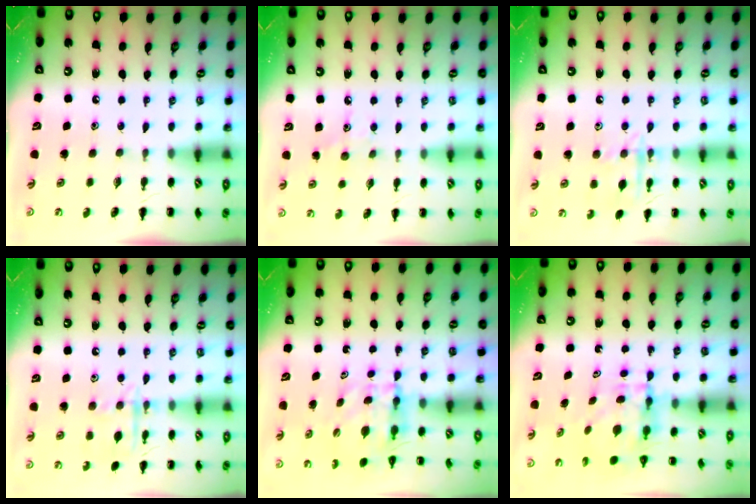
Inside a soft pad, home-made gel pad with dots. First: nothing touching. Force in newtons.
{"total": 4.4, "press": 4.1, "slide": 1.6}
{"total": 10.0, "press": 10.0, "slide": 0.7}
{"total": 11.1, "press": 11.1, "slide": 0.5}
{"total": 3.9, "press": 3.9, "slide": 0.1}
{"total": 4.6, "press": 4.6, "slide": 0.5}